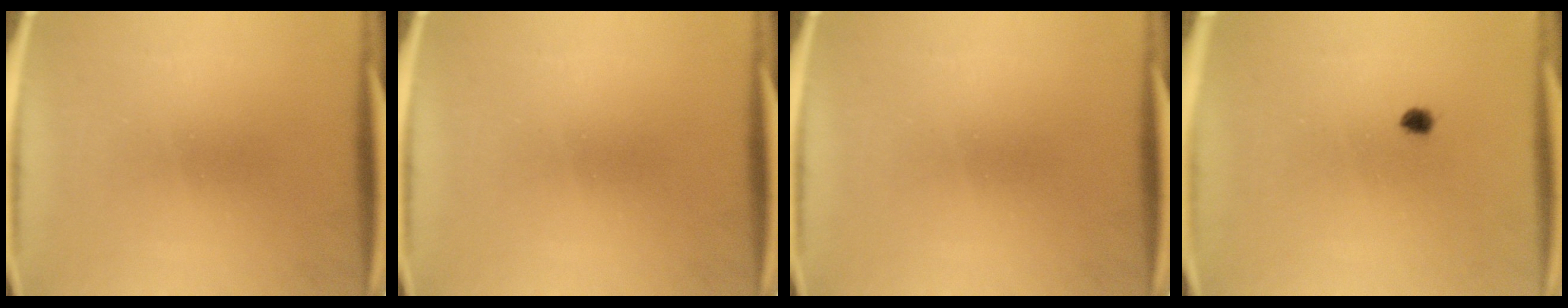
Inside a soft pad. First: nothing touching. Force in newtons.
{"total": 0.0}
{"total": 0.0}
{"total": 1.4}